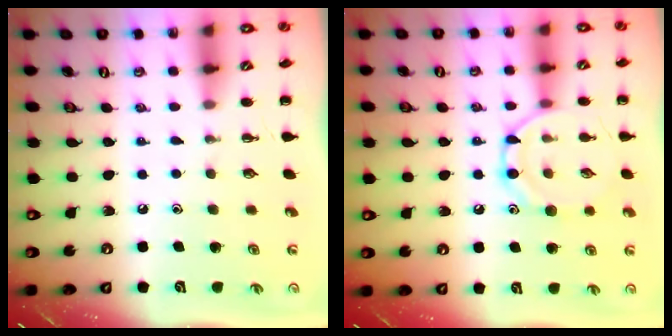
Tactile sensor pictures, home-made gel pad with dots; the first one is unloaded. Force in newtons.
{"total": 11.4, "press": 11.3, "slide": 0.8}